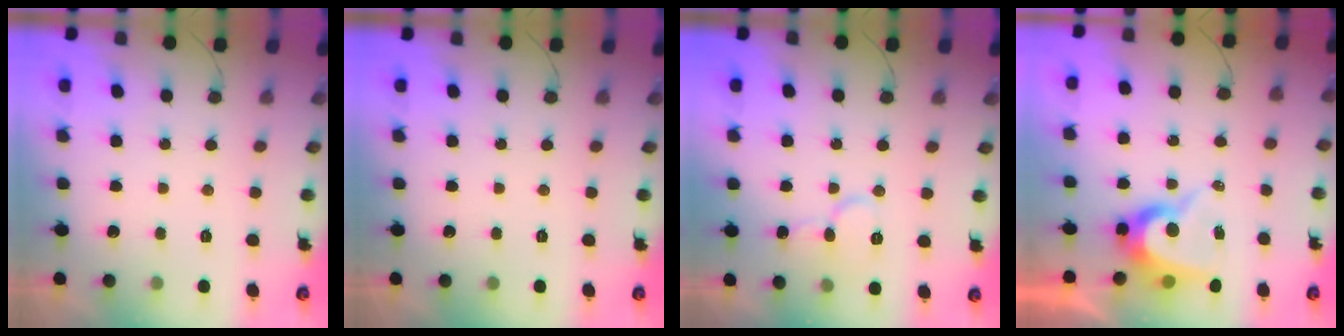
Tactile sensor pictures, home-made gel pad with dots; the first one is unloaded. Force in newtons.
{"total": 0.0}
{"total": 7.5, "press": 7.4, "slide": 0.8}
{"total": 9.7, "press": 9.7, "slide": 0.6}